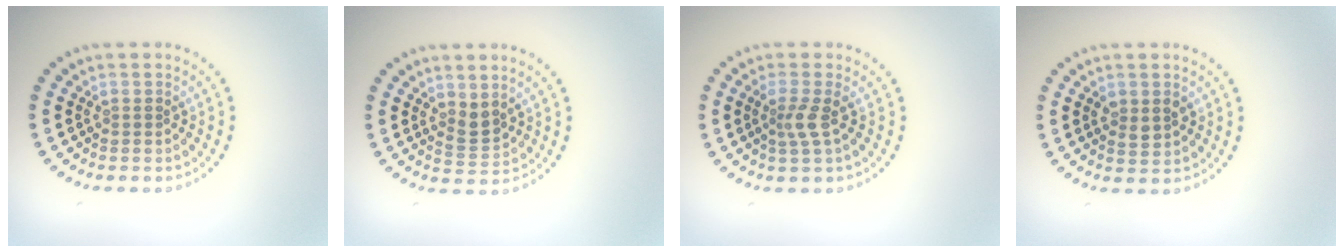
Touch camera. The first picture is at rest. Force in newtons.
{"total": 1.7, "press": 1.3, "slide": 1.1}
{"total": 2.0, "press": 1.4, "slide": 1.4}
{"total": 1.7, "press": 1.7, "slide": 0.3}